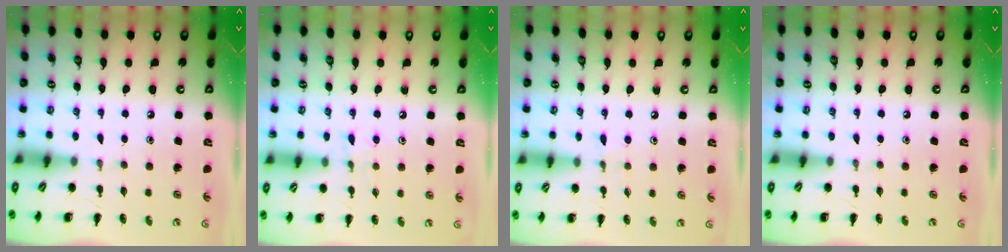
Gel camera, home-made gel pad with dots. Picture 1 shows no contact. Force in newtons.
{"total": 6.2, "press": 6.0, "slide": 1.4}
{"total": 4.7, "press": 4.4, "slide": 1.7}
{"total": 0.0}